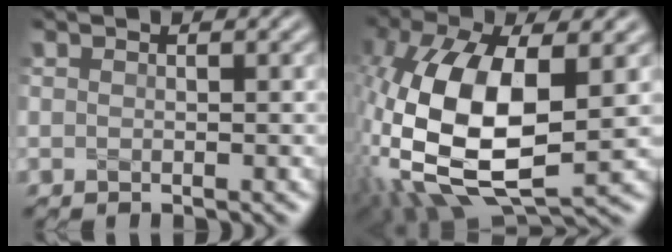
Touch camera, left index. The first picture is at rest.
{"total": 14.0, "force": [0.8, 6.9, 12.2], "torque": [-0.281, -0.009, 0.017]}